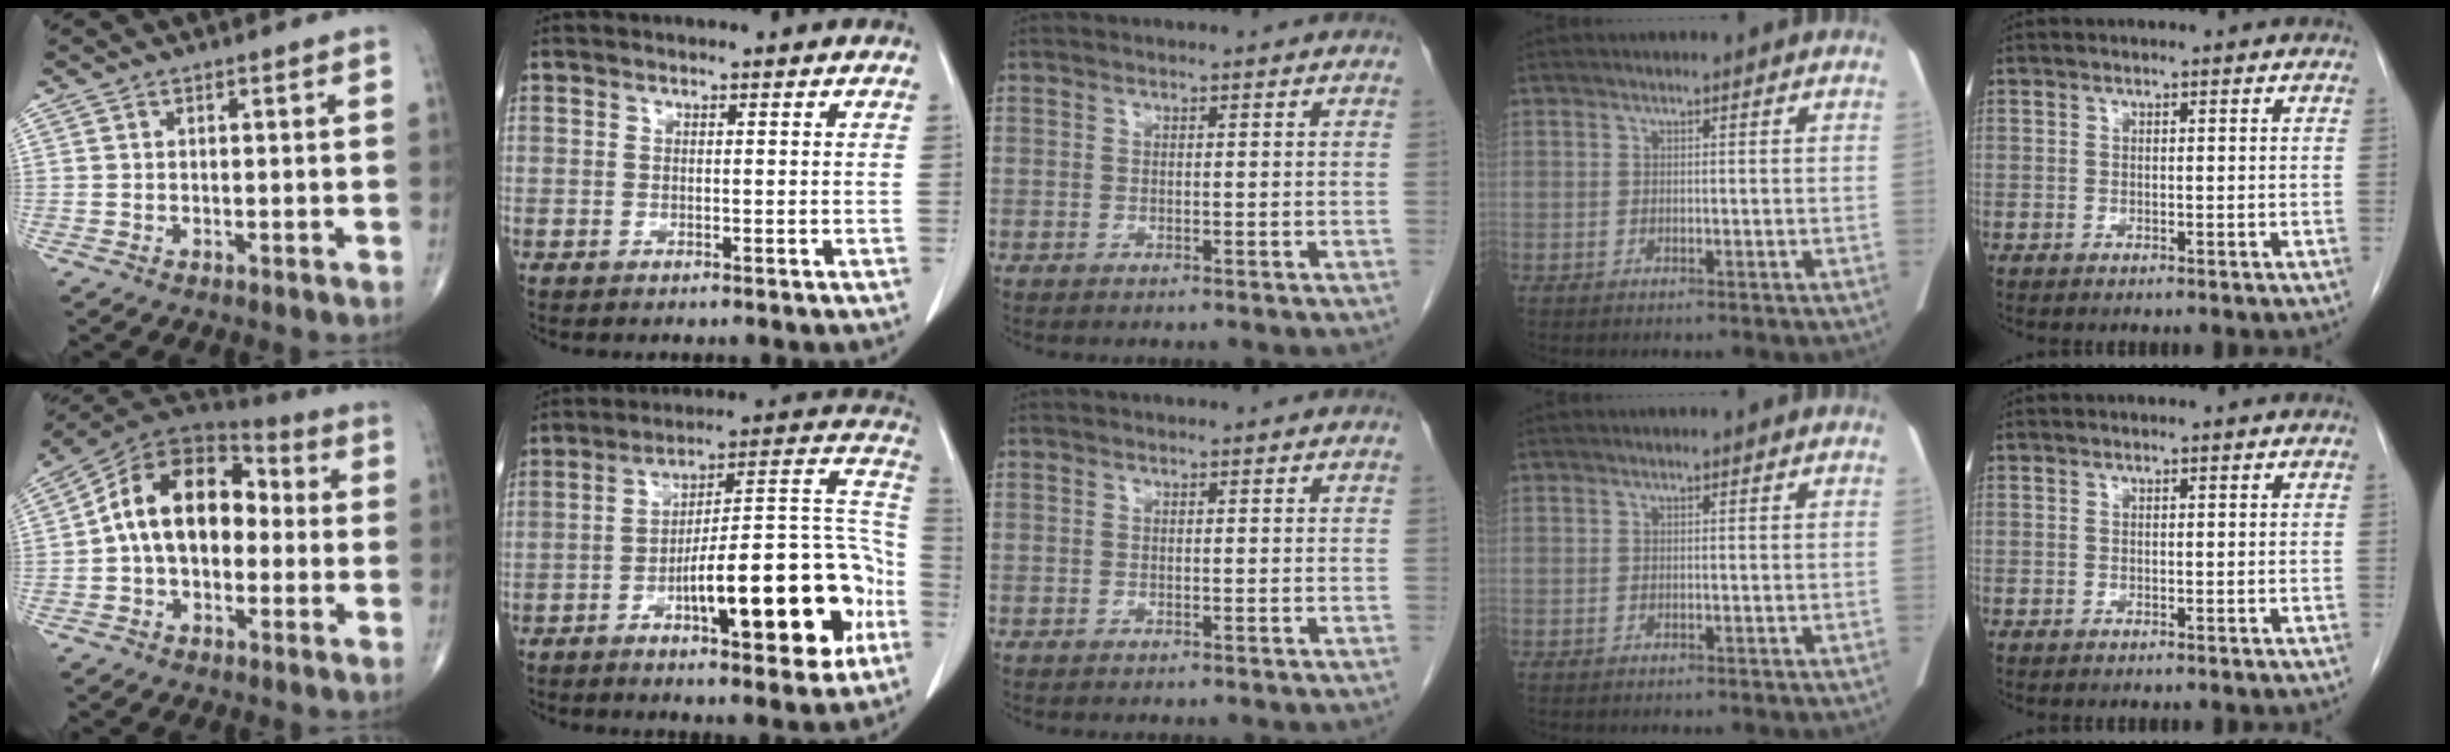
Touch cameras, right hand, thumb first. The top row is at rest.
{"thumb": {"total": 16.3, "force": [0.0, 10.8, 12.2], "torque": [-0.175, 0.049, -0.014]}, "index": {"total": 22.2, "force": [-8.0, 5.0, 20.1], "torque": [-0.245, 0.031, -0.105]}}